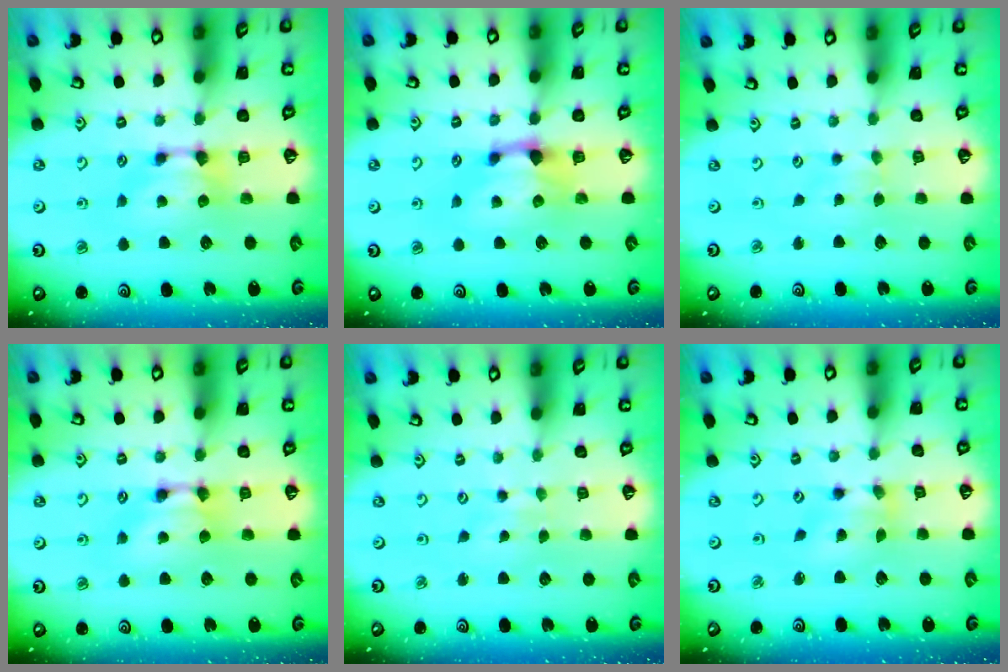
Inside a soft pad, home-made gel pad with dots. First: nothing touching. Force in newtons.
{"total": 1.2, "press": 0.0, "slide": 1.2}
{"total": 2.3, "press": 2.3, "slide": 0.1}
{"total": 1.4, "press": 1.4, "slide": 0.1}
{"total": 2.7, "press": 2.6, "slide": 0.4}
{"total": 1.4, "press": 0.8, "slide": 1.2}